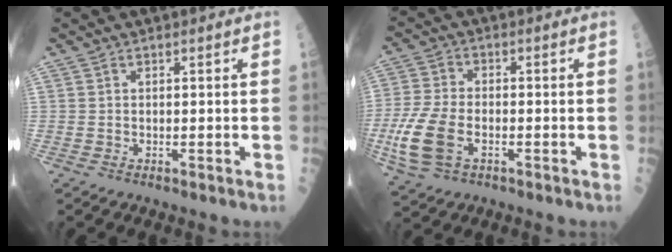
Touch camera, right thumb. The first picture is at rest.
{"total": 10.9, "force": [-3.2, 6.1, 8.4], "torque": [-0.194, 0.005, -0.064]}